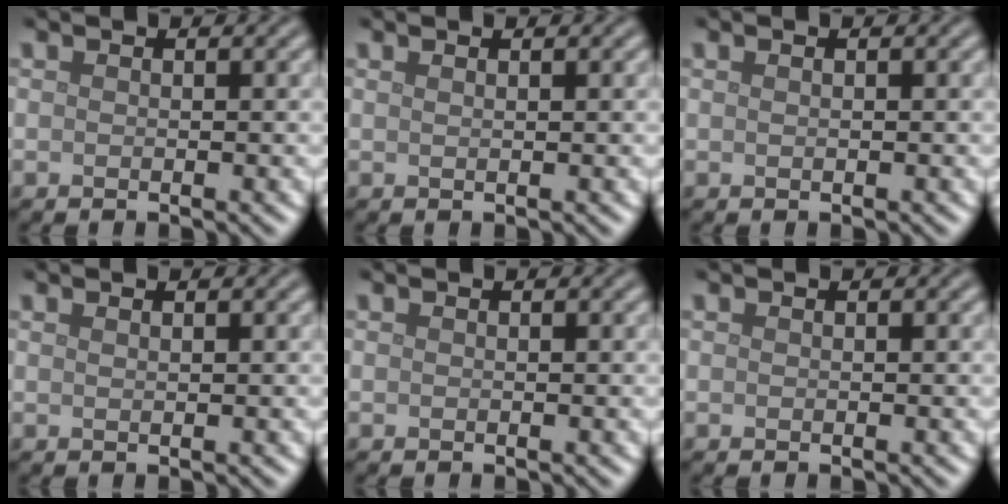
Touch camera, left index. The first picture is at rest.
{"total": 1.0, "force": [0.6, 0.4, 0.7], "torque": [-0.004, 0.000, 0.002]}
{"total": 0.6, "force": [0.3, 0.3, 0.5], "torque": [-0.008, -0.002, 0.004]}
{"total": 0.7, "force": [0.5, 0.2, 0.4], "torque": [-0.005, 0.000, 0.005]}
{"total": 0.0}
{"total": 0.0}